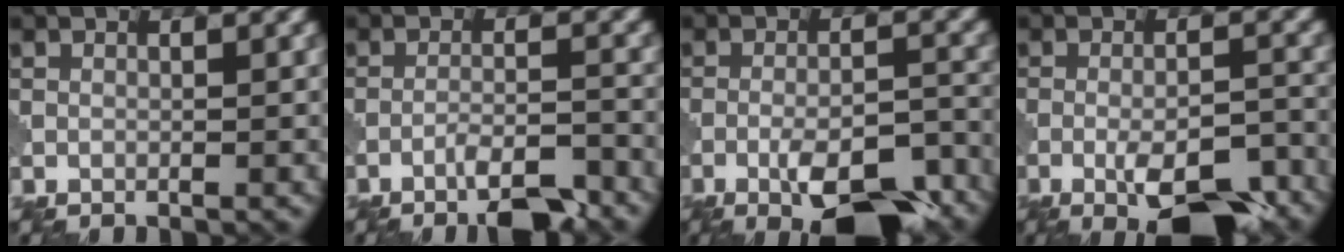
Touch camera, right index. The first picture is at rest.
{"total": 4.7, "force": [-3.5, 0.6, 3.1], "torque": [-0.053, 0.003, -0.062]}
{"total": 9.3, "force": [-5.5, 2.8, 7.0], "torque": [-0.108, -0.002, -0.084]}
{"total": 8.5, "force": [-4.6, 2.5, 6.7], "torque": [-0.103, -0.005, -0.069]}